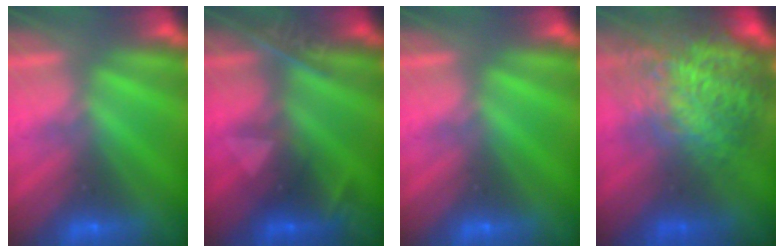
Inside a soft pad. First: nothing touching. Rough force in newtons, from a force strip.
{"total": 2.4}
{"total": 0.0}
{"total": 10.2}